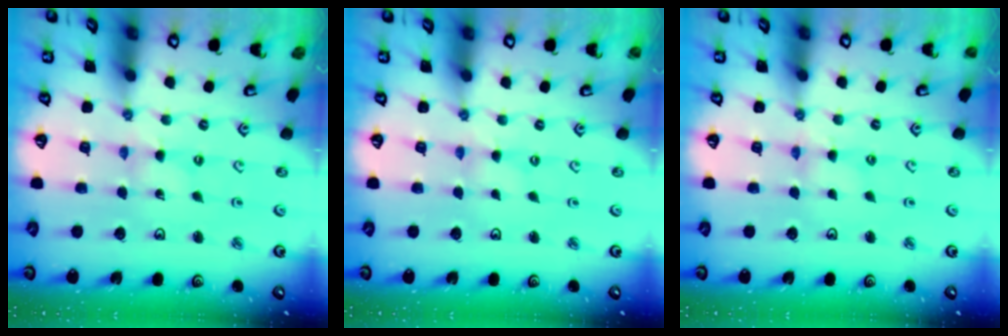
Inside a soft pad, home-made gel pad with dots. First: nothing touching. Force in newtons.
{"total": 0.0}
{"total": 2.3, "press": 2.3, "slide": 0.3}